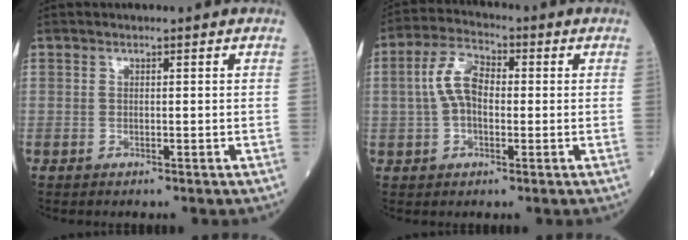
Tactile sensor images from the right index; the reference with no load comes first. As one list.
[{"total": 6.8, "force": [0.2, 3.7, 5.7], "torque": [-0.126, 0.025, -0.003]}]